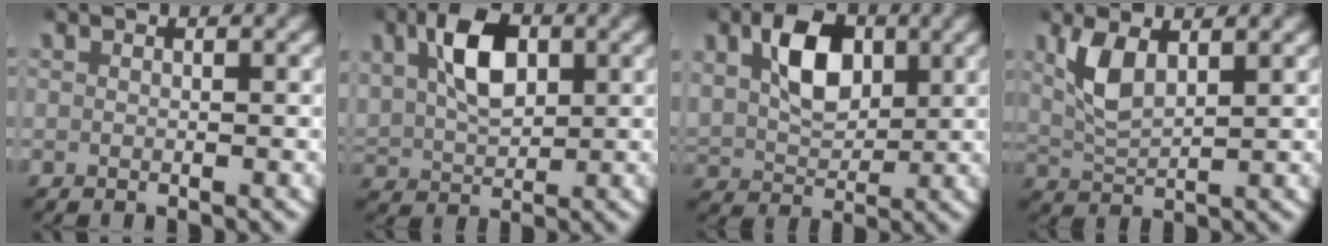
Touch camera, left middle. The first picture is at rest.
{"total": 6.0, "force": [1.7, 4.0, 4.2], "torque": [-0.086, 0.000, 0.033]}
{"total": 6.4, "force": [1.6, 4.7, 4.0], "torque": [-0.079, -0.002, 0.031]}
{"total": 3.4, "force": [1.5, 1.5, 2.7], "torque": [-0.070, -0.003, 0.032]}